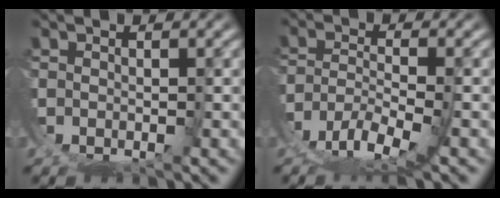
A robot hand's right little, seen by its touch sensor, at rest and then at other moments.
{"total": 4.6, "force": [-2.4, 1.0, 3.8], "torque": [-0.060, -0.017, -0.034]}